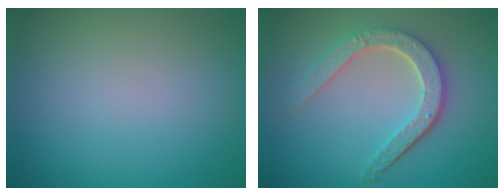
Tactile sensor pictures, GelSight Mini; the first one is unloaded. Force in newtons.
{"total": 4.7, "press": 3.6, "slide": 3.0}